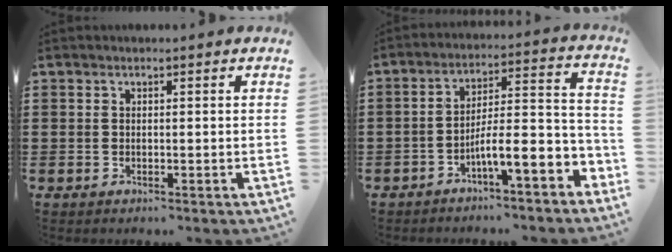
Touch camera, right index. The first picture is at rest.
{"total": 8.2, "force": [-4.5, 1.6, 6.6], "torque": [-0.111, -0.010, -0.084]}